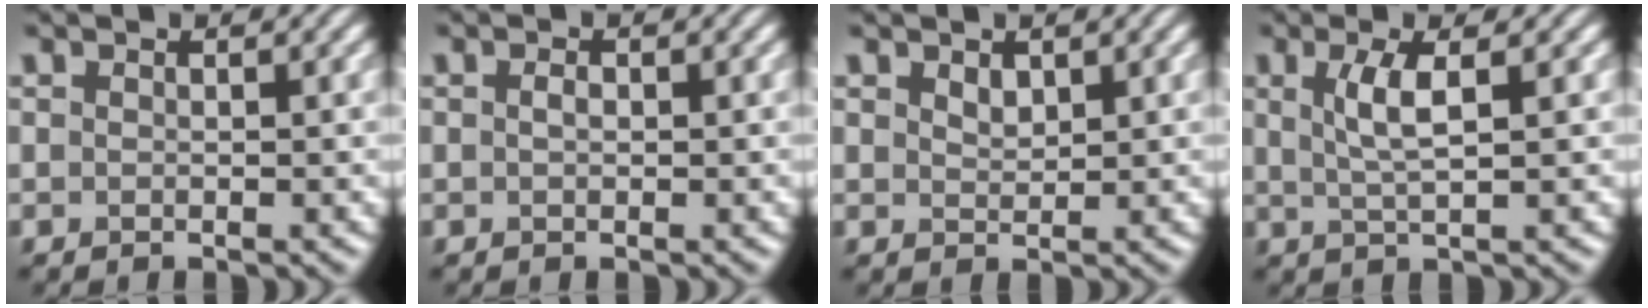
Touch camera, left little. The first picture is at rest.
{"total": 0.8, "force": [0.0, 0.5, 0.6], "torque": [-0.012, 0.000, 0.000]}
{"total": 1.2, "force": [0.8, 0.7, 0.6], "torque": [-0.011, -0.001, 0.019]}
{"total": 3.0, "force": [0.8, 0.7, 2.8], "torque": [-0.057, -0.001, 0.016]}